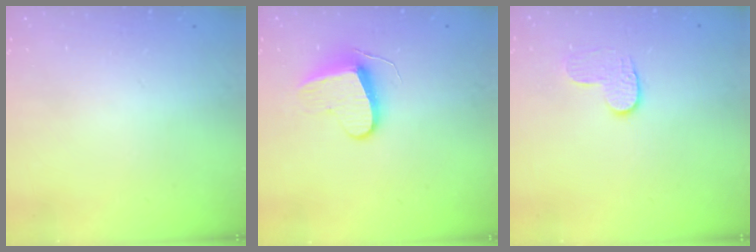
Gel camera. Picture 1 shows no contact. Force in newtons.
{"total": 9.5, "press": 9.5, "slide": 0.4}
{"total": 5.7, "press": 5.7, "slide": 0.4}